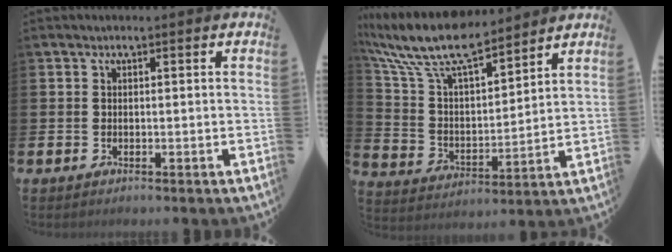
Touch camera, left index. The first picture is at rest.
{"total": 11.5, "force": [9.9, 2.8, 5.2], "torque": [-0.142, -0.054, 0.171]}